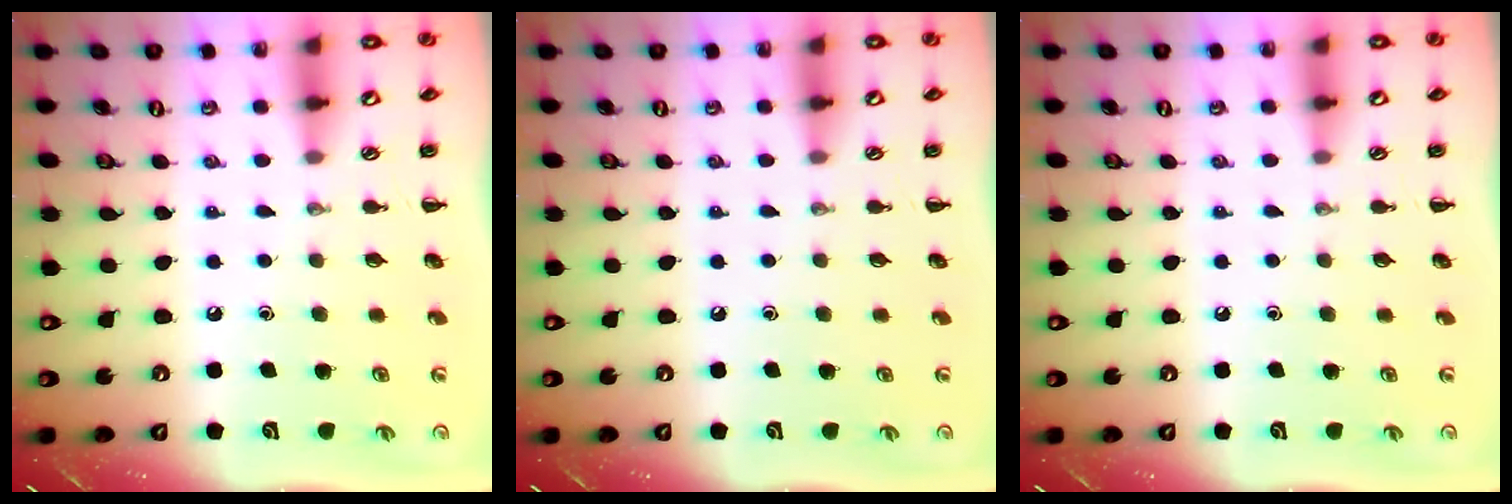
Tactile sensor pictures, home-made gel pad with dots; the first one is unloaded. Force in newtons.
{"total": 0.0}
{"total": 0.0}